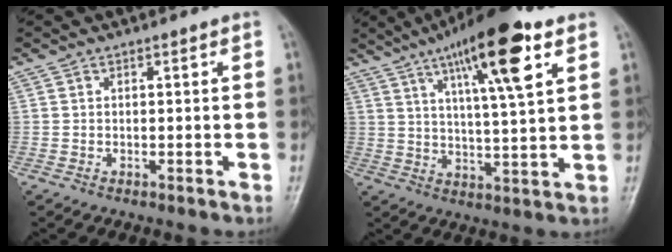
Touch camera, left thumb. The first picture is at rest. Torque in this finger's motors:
{"motor_torque": [0.53, 0.72, 1.65, -1.12, 0.30]}